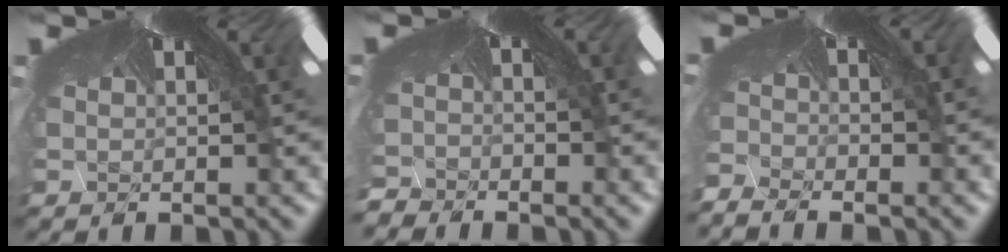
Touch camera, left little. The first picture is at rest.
{"total": 4.4, "force": [-4.4, 0.3, -0.5], "torque": [-0.020, -0.051, -0.047]}
{"total": 5.6, "force": [-5.6, -0.1, 0.0], "torque": [-0.015, -0.058, -0.060]}